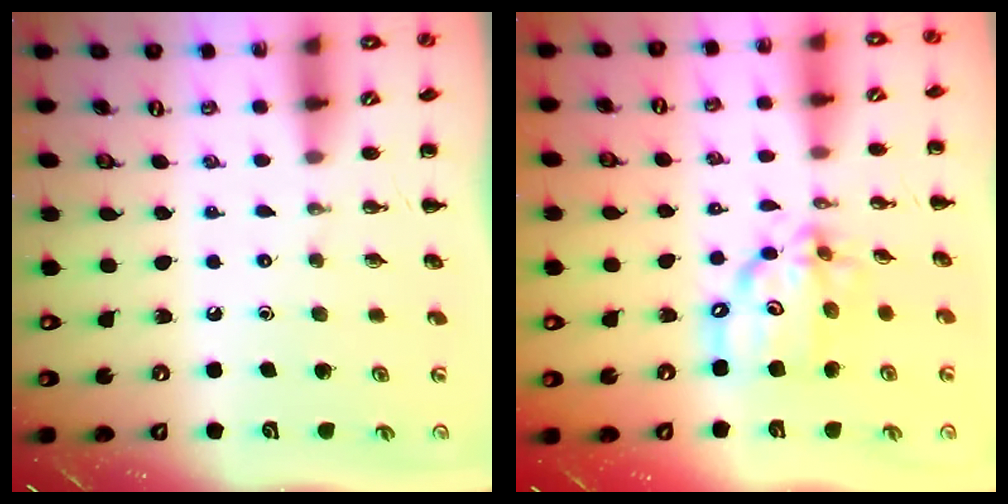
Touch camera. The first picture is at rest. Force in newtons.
{"total": 13.4, "press": 12.8, "slide": 3.9}